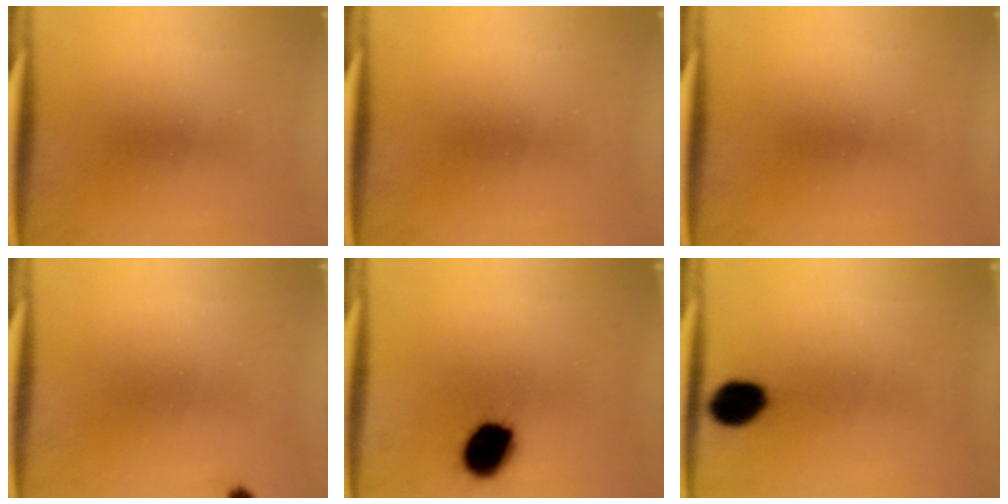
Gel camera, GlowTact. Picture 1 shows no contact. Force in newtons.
{"total": 0.0}
{"total": 0.0}
{"total": 0.7}
{"total": 10.7}
{"total": 7.0}